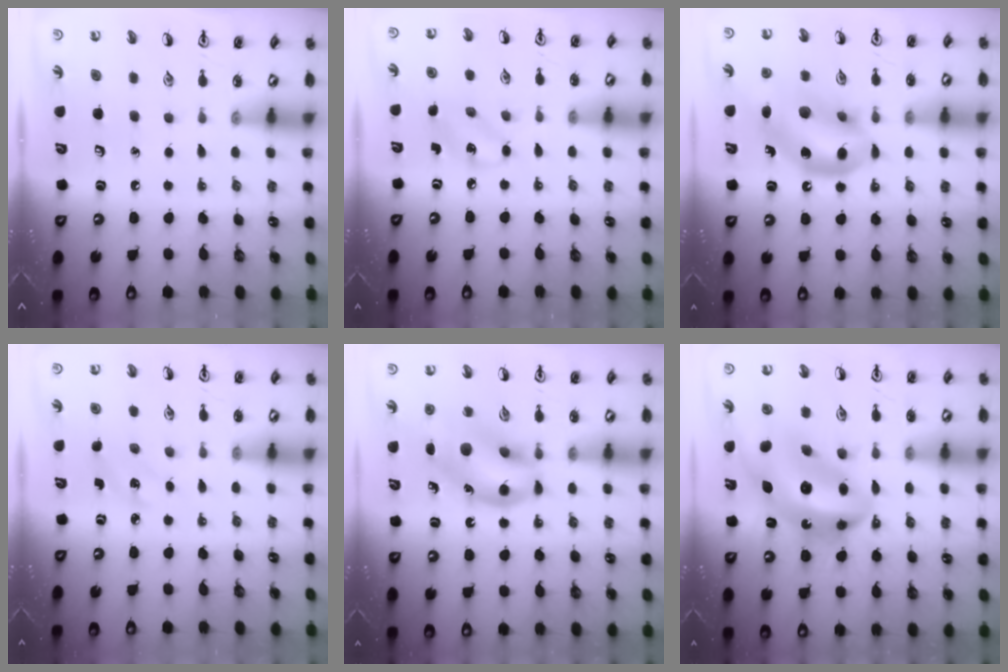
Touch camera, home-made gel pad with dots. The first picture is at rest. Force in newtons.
{"total": 4.2, "press": 4.1, "slide": 1.1}
{"total": 14.8, "press": 14.3, "slide": 3.7}
{"total": 2.1, "press": 2.0, "slide": 0.8}
{"total": 15.1, "press": 14.7, "slide": 3.5}
{"total": 15.7, "press": 14.7, "slide": 5.3}